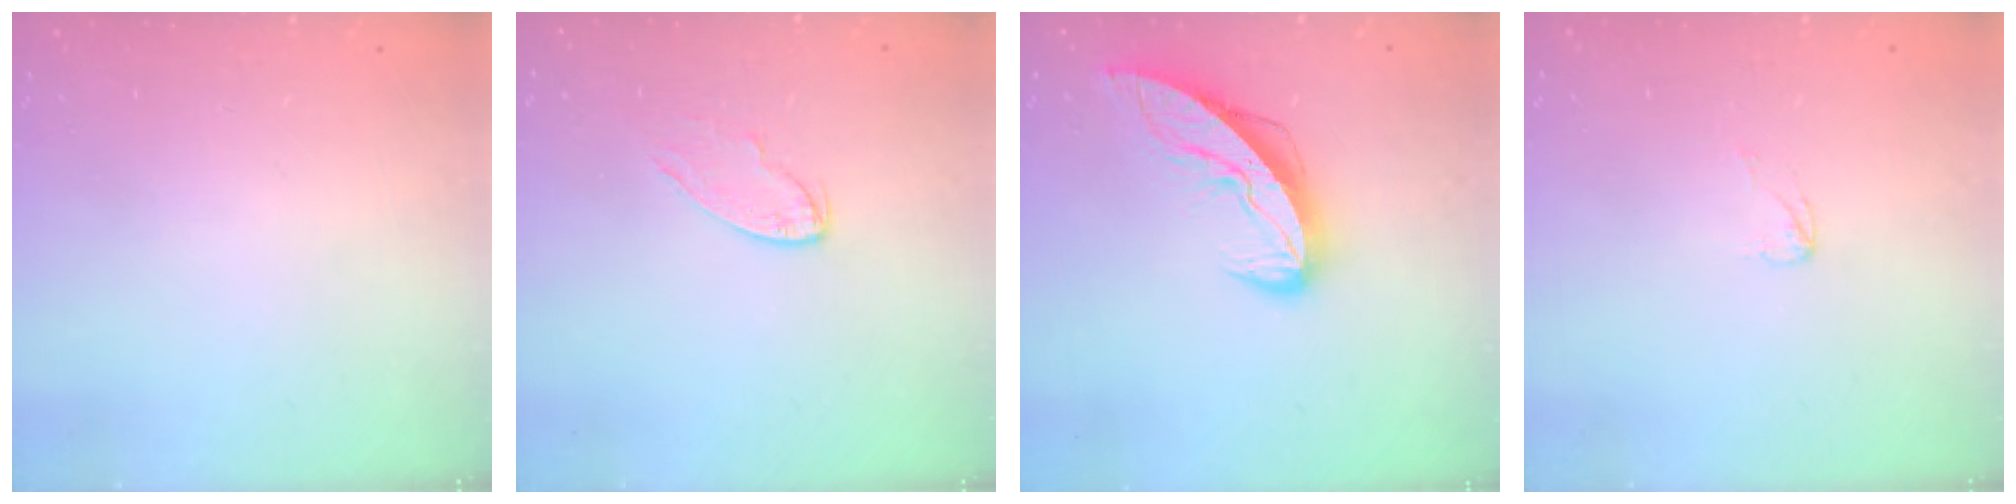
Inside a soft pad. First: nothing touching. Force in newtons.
{"total": 6.7, "press": 6.7, "slide": 0.2}
{"total": 8.9, "press": 8.9, "slide": 0.8}
{"total": 2.6, "press": 2.6, "slide": 0.2}